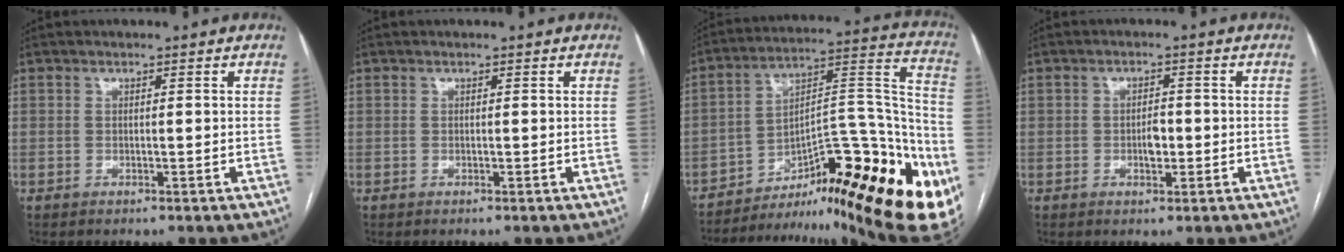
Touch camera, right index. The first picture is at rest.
{"total": 0.0}
{"total": 29.3, "force": [-15.8, 6.7, 23.7], "torque": [-0.257, 0.026, -0.223]}
{"total": 2.5, "force": [-0.5, 1.3, 2.1], "torque": [-0.033, 0.003, -0.006]}